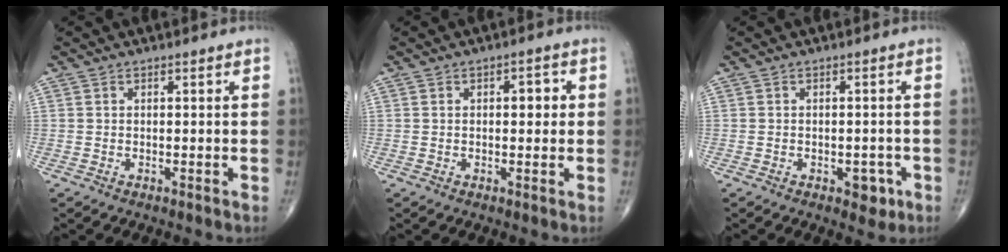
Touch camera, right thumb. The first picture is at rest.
{"total": 3.2, "force": [0.5, 1.6, 2.8], "torque": [-0.028, 0.005, 0.003]}
{"total": 3.4, "force": [-1.4, 2.0, 2.2], "torque": [-0.010, 0.005, -0.016]}